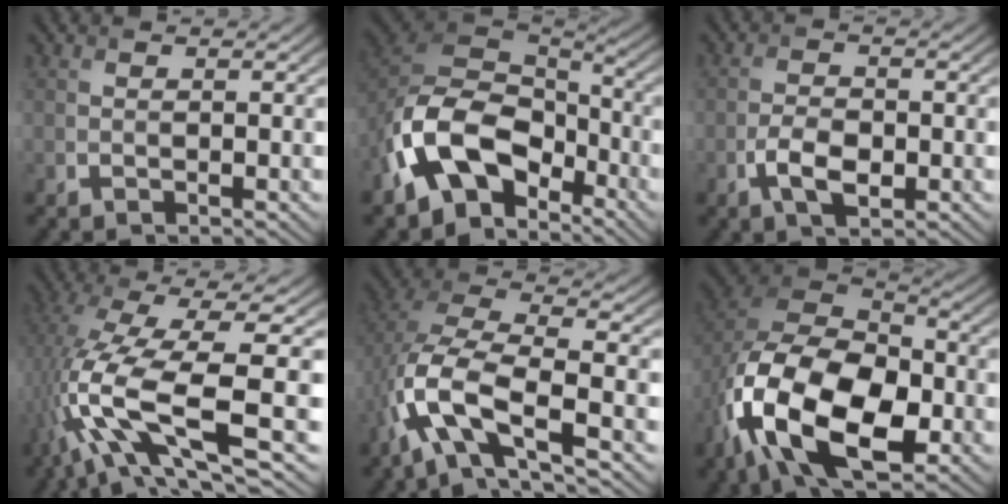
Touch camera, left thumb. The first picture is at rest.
{"total": 14.5, "force": [-6.9, 9.1, 9.0], "torque": [-0.211, -0.022, -0.141]}
{"total": 4.0, "force": [-1.5, 2.2, 3.0], "torque": [-0.063, -0.002, -0.033]}
{"total": 13.5, "force": [-2.5, 3.4, 12.9], "torque": [-0.267, 0.003, -0.039]}
{"total": 12.5, "force": [-4.8, 5.2, 10.3], "torque": [-0.236, -0.009, -0.098]}
{"total": 18.6, "force": [-7.7, 11.0, 12.9], "torque": [-0.290, -0.045, -0.137]}